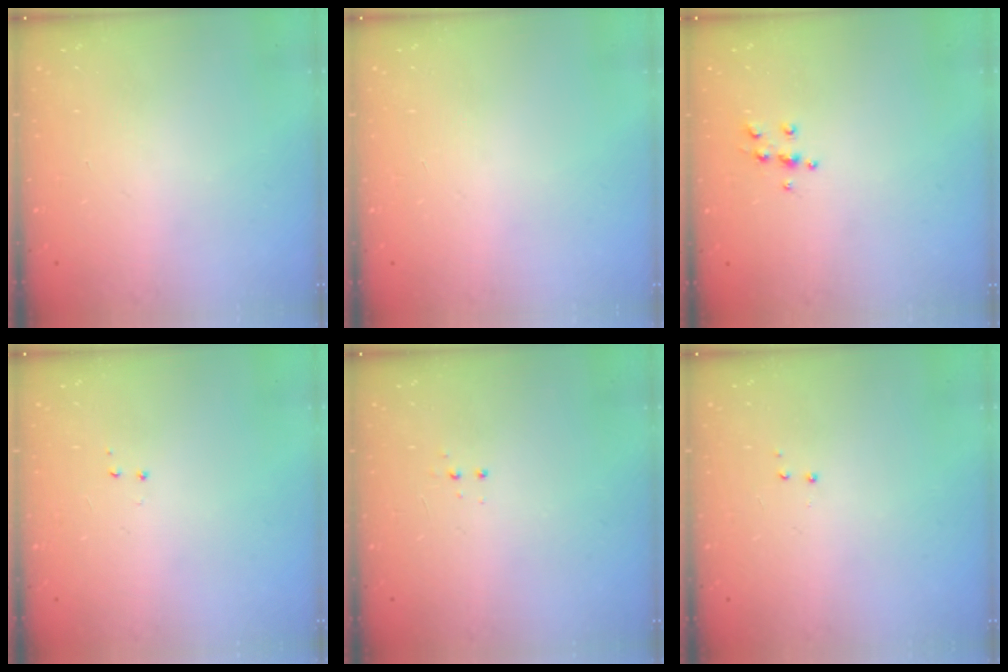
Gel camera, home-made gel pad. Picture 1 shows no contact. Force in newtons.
{"total": 0.0}
{"total": 5.5, "press": 5.4, "slide": 0.6}
{"total": 4.0, "press": 4.0, "slide": 0.4}
{"total": 3.3, "press": 3.2, "slide": 0.7}
{"total": 2.9, "press": 2.8, "slide": 0.6}